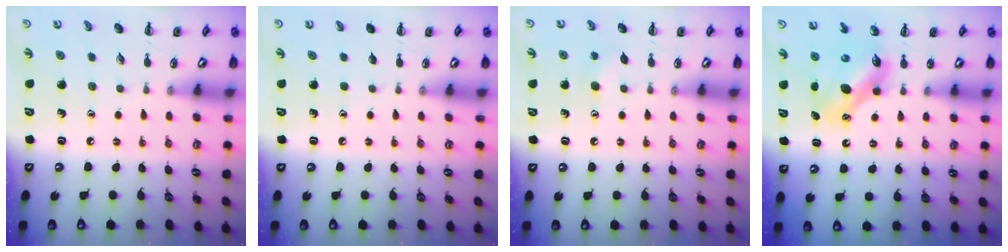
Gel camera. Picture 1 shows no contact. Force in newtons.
{"total": 0.0}
{"total": 3.9, "press": 3.7, "slide": 1.1}
{"total": 8.8, "press": 8.6, "slide": 1.6}